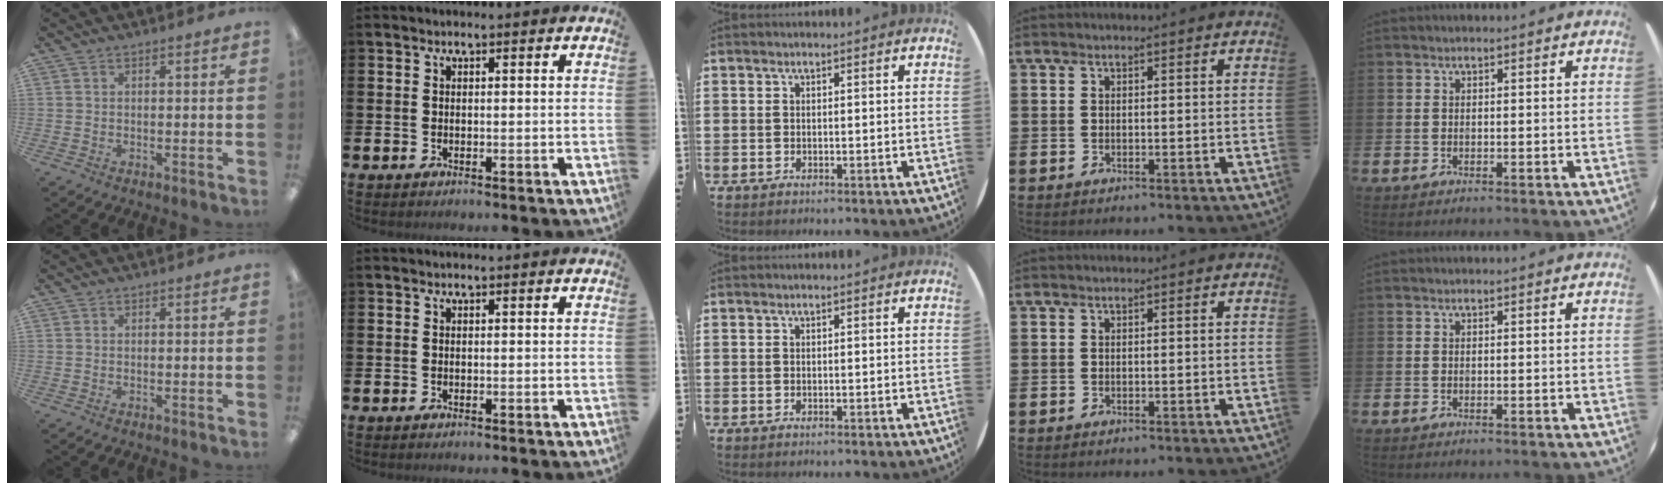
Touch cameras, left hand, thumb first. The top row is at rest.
{}